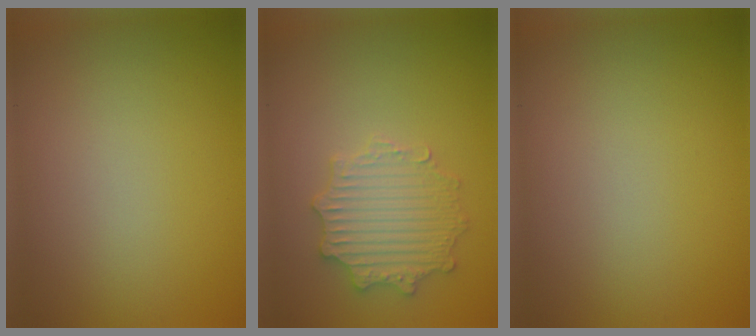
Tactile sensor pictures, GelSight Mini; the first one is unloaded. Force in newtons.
{"total": 3.5, "press": 3.4, "slide": 0.9}
{"total": 0.0}